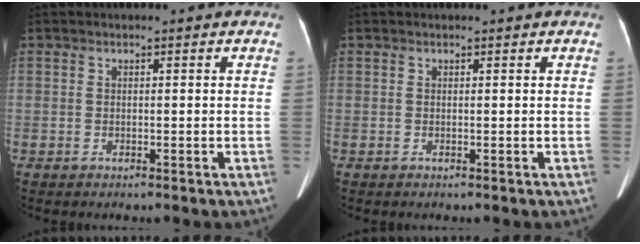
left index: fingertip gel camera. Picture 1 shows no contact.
{"total": 0.8, "force": [0.7, 0.1, 0.3], "torque": [-0.008, 0.001, 0.009]}